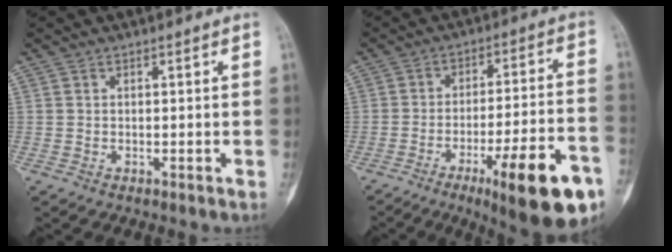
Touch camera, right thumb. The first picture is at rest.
{"total": 19.0, "force": [-9.4, 3.9, 16.1], "torque": [-0.200, 0.042, -0.132]}